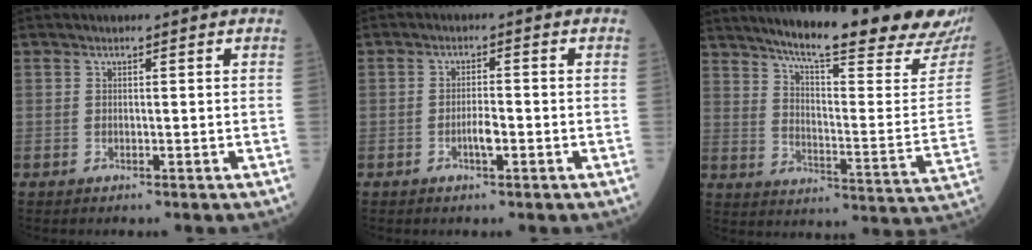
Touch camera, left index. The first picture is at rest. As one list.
[{"total": 2.4, "force": [-1.2, 0.4, 2.0], "torque": [-0.034, -0.002, -0.022]}, {"total": 26.8, "force": [22.3, 1.7, 14.7], "torque": [-0.218, -0.080, 0.283]}]